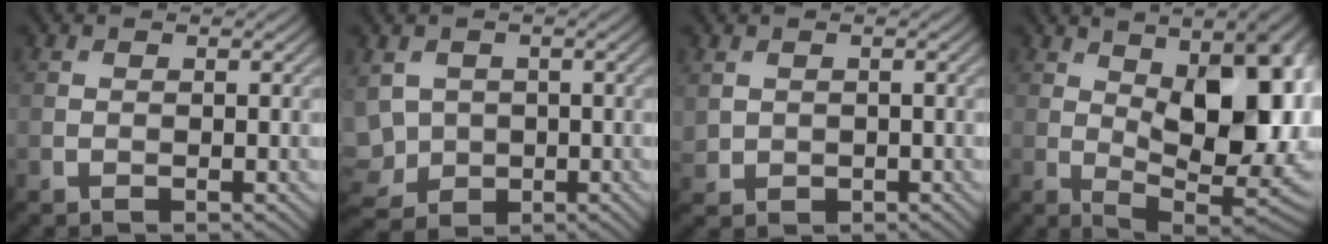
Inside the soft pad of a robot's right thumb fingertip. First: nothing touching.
{"total": 5.5, "force": [-0.4, 4.6, 2.9], "torque": [-0.087, -0.012, -0.014]}
{"total": 1.9, "force": [0.2, 1.7, 0.7], "torque": [-0.025, -0.008, 0.006]}
{"total": 18.5, "force": [3.0, 8.6, 16.1], "torque": [-0.212, 0.019, 0.048]}